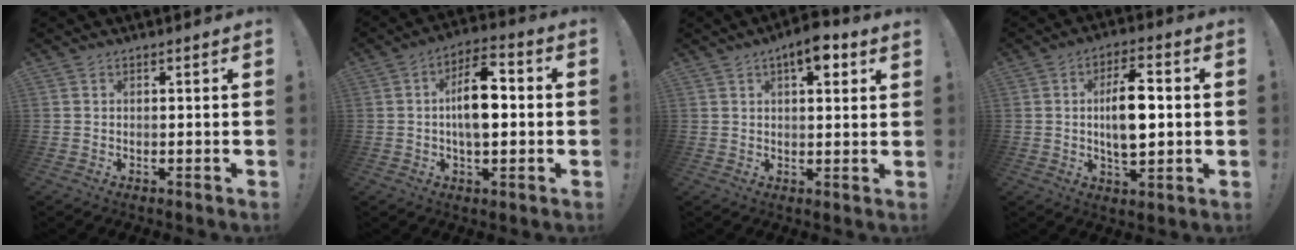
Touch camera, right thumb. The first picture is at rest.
{"total": 11.8, "force": [0.0, 6.2, 10.0], "torque": [-0.163, 0.013, -0.004]}
{"total": 6.5, "force": [3.4, 2.2, 5.1], "torque": [-0.065, -0.015, 0.051]}
{"total": 11.7, "force": [0.6, 5.2, 10.5], "torque": [-0.179, 0.002, 0.005]}